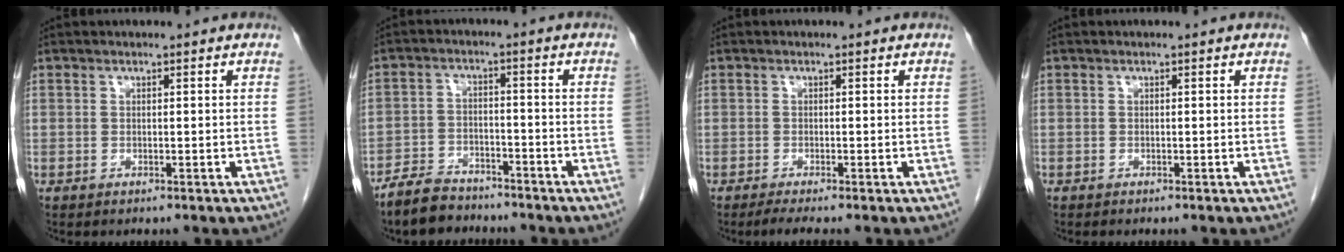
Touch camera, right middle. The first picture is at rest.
{"total": 6.7, "force": [-5.9, 2.7, 1.6], "torque": [-0.038, -0.006, -0.106]}
{"total": 2.3, "force": [-1.8, -0.3, 1.4], "torque": [-0.027, -0.008, -0.034]}
{"total": 0.0}